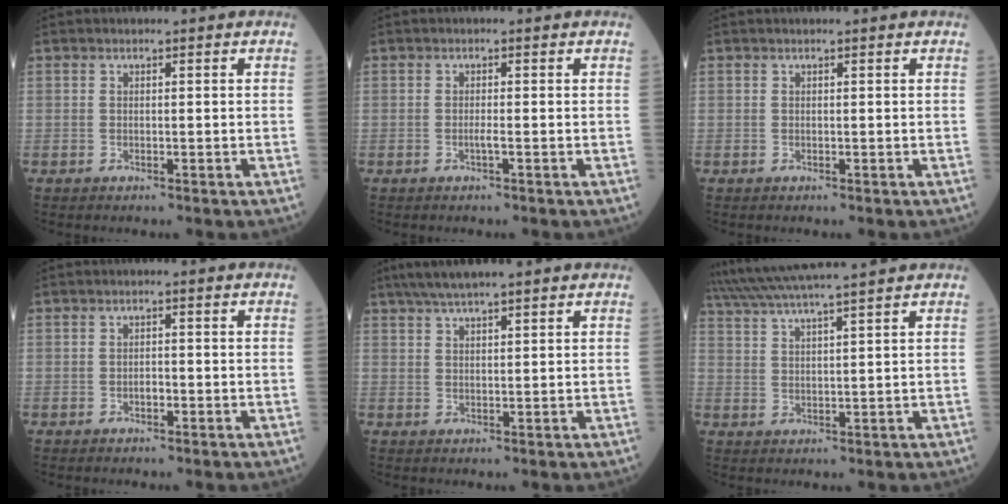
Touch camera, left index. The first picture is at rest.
{"total": 1.1, "force": [-0.9, -0.3, 0.6], "torque": [-0.013, -0.005, -0.015]}
{"total": 0.0}
{"total": 1.3, "force": [-1.0, 0.4, 0.7], "torque": [-0.012, -0.003, -0.017]}
{"total": 6.6, "force": [5.1, 0.2, 4.1], "torque": [-0.068, 0.031, 0.086]}
{"total": 11.8, "force": [10.3, -1.3, 5.6], "torque": [-0.109, 0.022, 0.157]}